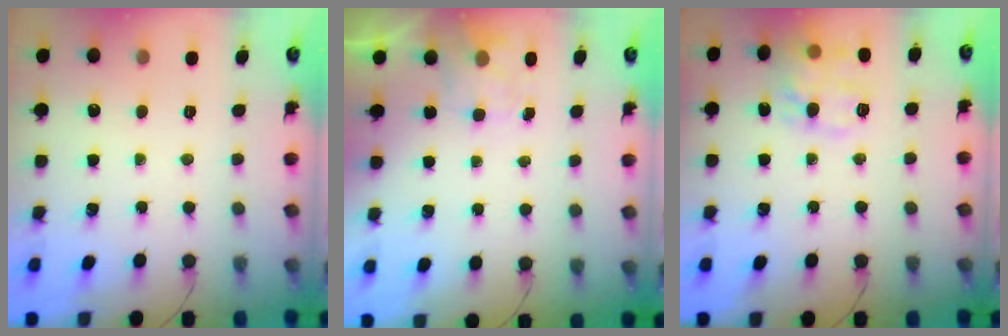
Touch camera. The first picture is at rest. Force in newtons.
{"total": 2.5, "press": 2.1, "slide": 1.4}
{"total": 14.1, "press": 14.1, "slide": 0.7}